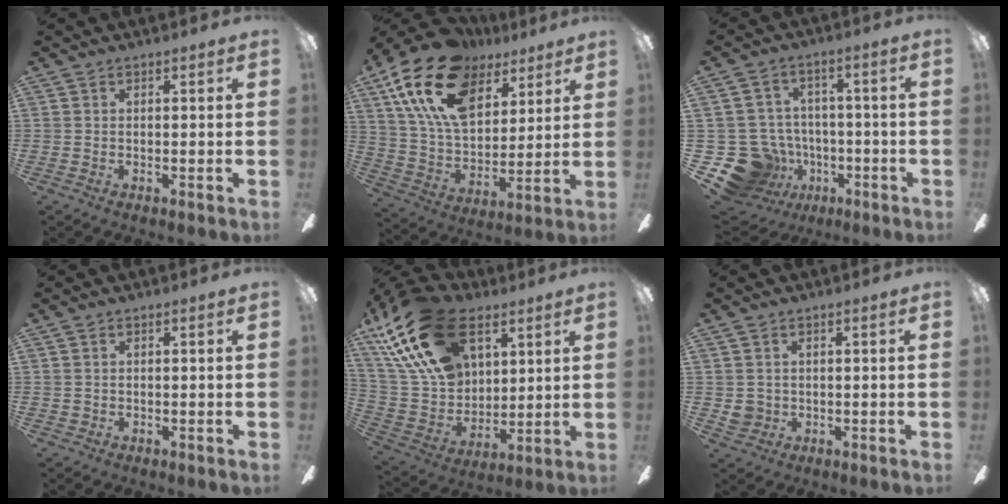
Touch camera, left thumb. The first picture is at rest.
{"total": 21.8, "force": [11.9, 12.9, 13.0], "torque": [-0.250, -0.046, 0.214]}
{"total": 15.4, "force": [-6.2, 13.0, 5.6], "torque": [-0.142, 0.037, -0.086]}
{"total": 0.7, "force": [0.1, 0.7, 0.2], "torque": [-0.004, 0.005, 0.001]}
{"total": 26.3, "force": [14.0, 15.7, 15.7], "torque": [-0.321, -0.054, 0.250]}
{"total": 2.9, "force": [0.3, 2.8, 0.8], "torque": [-0.018, 0.005, 0.007]}